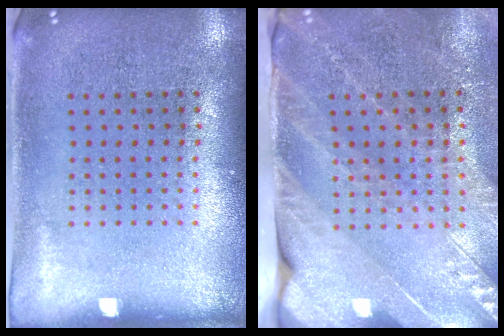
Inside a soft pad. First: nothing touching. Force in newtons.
{"total": 3.7, "press": 3.1, "slide": 1.9}